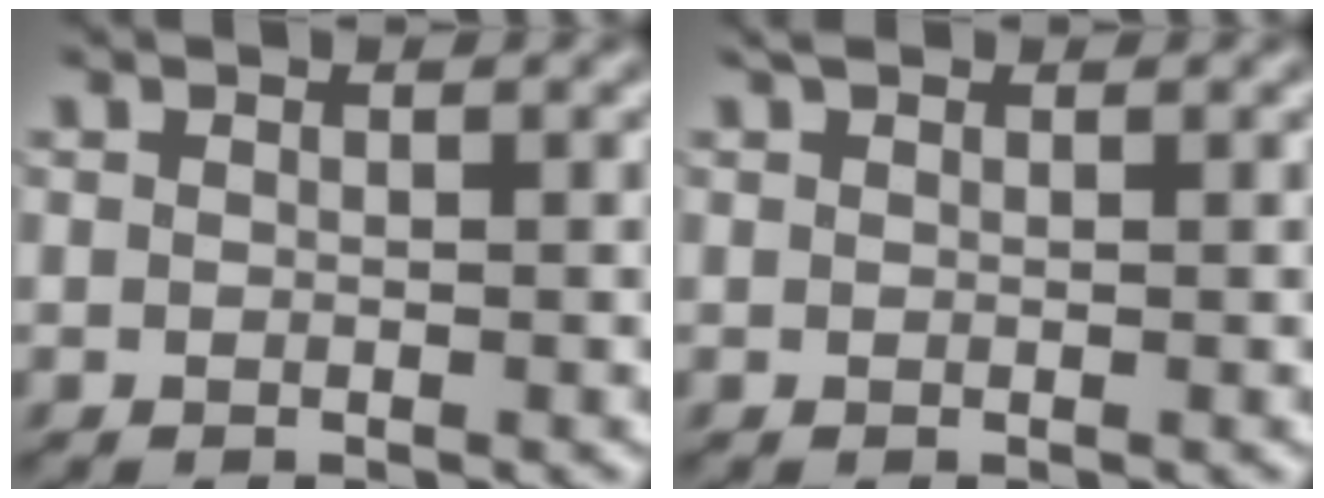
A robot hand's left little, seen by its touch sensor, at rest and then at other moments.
{"total": 0.9, "force": [0.7, 0.4, 0.4], "torque": [-0.012, 0.005, 0.013]}